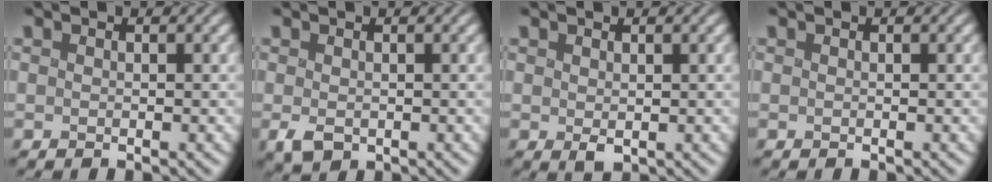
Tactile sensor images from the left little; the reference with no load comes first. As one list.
[{"total": 1.6, "force": [-0.1, 1.0, 1.2], "torque": [-0.022, -0.002, 0.001]}, {"total": 1.0, "force": [0.3, 0.5, 0.8], "torque": [-0.013, -0.004, 0.008]}, {"total": 0.0}]